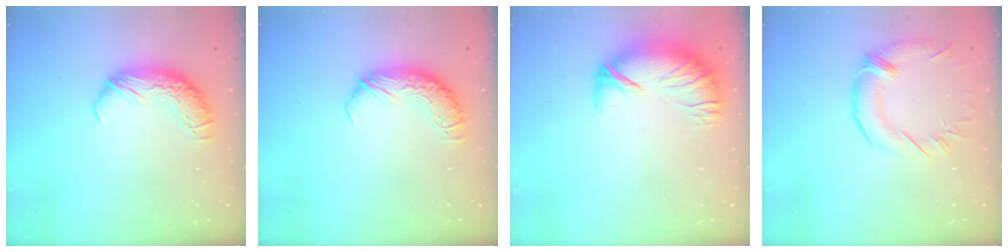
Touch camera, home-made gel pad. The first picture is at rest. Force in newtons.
{"total": 0.0}
{"total": 2.7, "press": 1.5, "slide": 2.2}
{"total": 2.4, "press": 1.4, "slide": 1.9}